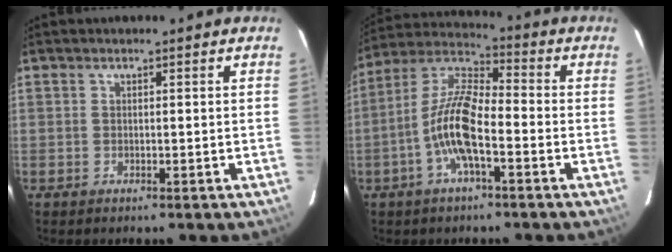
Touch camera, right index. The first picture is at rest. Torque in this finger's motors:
{"motor_torque": [1.32, -0.82, 0.39, 0.15]}